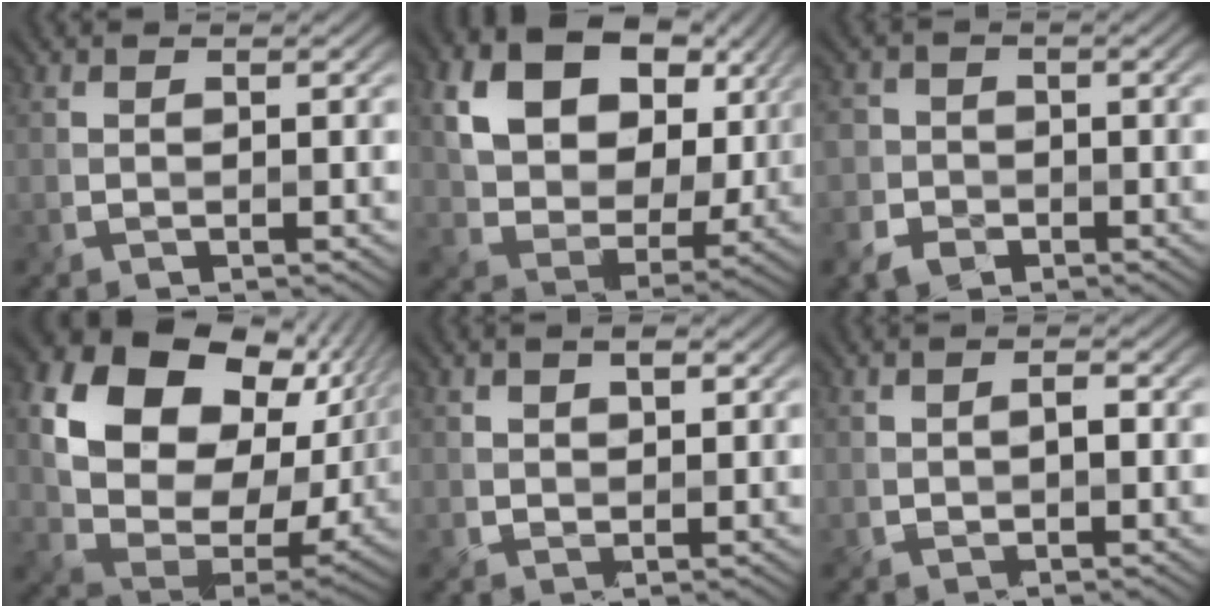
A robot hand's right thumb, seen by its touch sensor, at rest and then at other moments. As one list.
[{"total": 13.1, "force": [4.8, 9.3, 7.9], "torque": [-0.148, -0.003, 0.084]}, {"total": 4.9, "force": [-2.2, 4.3, 0.6], "torque": [-0.016, -0.004, -0.072]}, {"total": 20.1, "force": [6.3, 14.3, 12.6], "torque": [-0.273, 0.004, 0.164]}, {"total": 2.3, "force": [1.0, 1.4, 1.5], "torque": [-0.028, 0.002, 0.017]}, {"total": 1.6, "force": [-0.1, 1.0, 1.2], "torque": [-0.023, 0.001, -0.004]}]